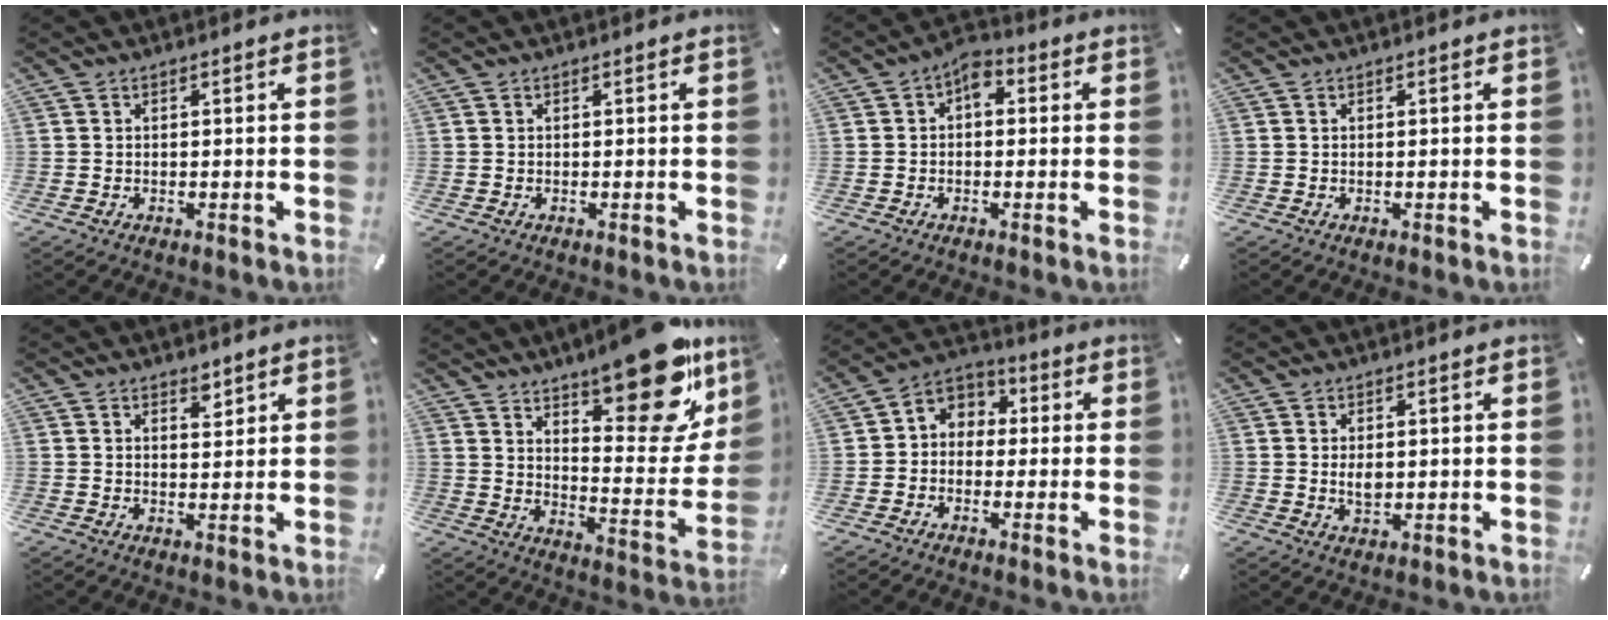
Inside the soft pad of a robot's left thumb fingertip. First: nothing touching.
{"total": 0.0}
{"total": 4.4, "force": [-0.1, 3.0, 3.1], "torque": [-0.045, 0.010, -0.006]}
{"total": 0.0}
{"total": 2.9, "force": [2.0, 1.7, 1.2], "torque": [-0.002, -0.013, 0.032]}
{"total": 22.1, "force": [14.9, 8.3, 14.0], "torque": [-0.168, -0.113, 0.243]}
{"total": 4.9, "force": [-1.4, 4.5, 1.3], "torque": [-0.028, 0.013, -0.030]}
{"total": 3.3, "force": [0.3, 2.2, 2.4], "torque": [-0.042, 0.002, 0.003]}